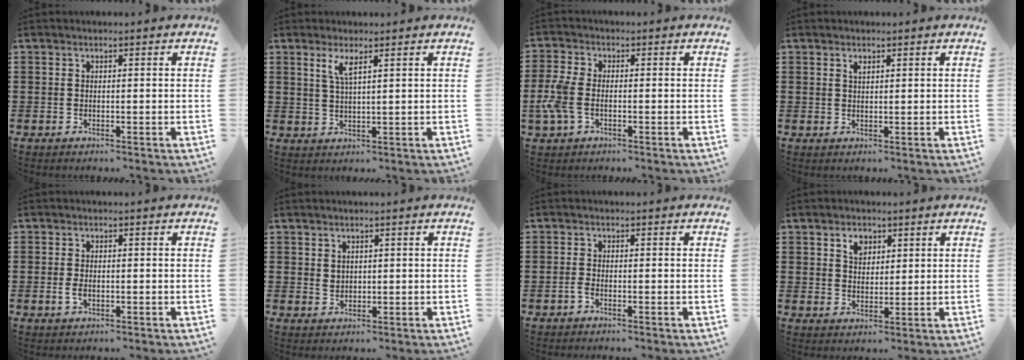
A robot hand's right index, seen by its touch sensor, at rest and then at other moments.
{"total": 3.1, "force": [1.7, 0.5, 2.5], "torque": [-0.055, 0.002, 0.029]}
{"total": 4.9, "force": [-1.2, 2.7, 3.9], "torque": [-0.106, -0.006, -0.031]}
{"total": 0.9, "force": [0.6, 0.5, 0.5], "torque": [-0.013, 0.001, 0.012]}
{"total": 1.8, "force": [-0.4, 0.8, 1.5], "torque": [-0.038, -0.005, -0.008]}
{"total": 1.6, "force": [1.1, 1.0, 0.3], "torque": [-0.008, 0.004, 0.022]}
{"total": 1.2, "force": [-0.8, 0.2, 0.9], "torque": [-0.025, -0.005, -0.017]}
{"total": 3.1, "force": [1.8, 2.1, 1.4], "torque": [-0.027, 0.003, 0.032]}